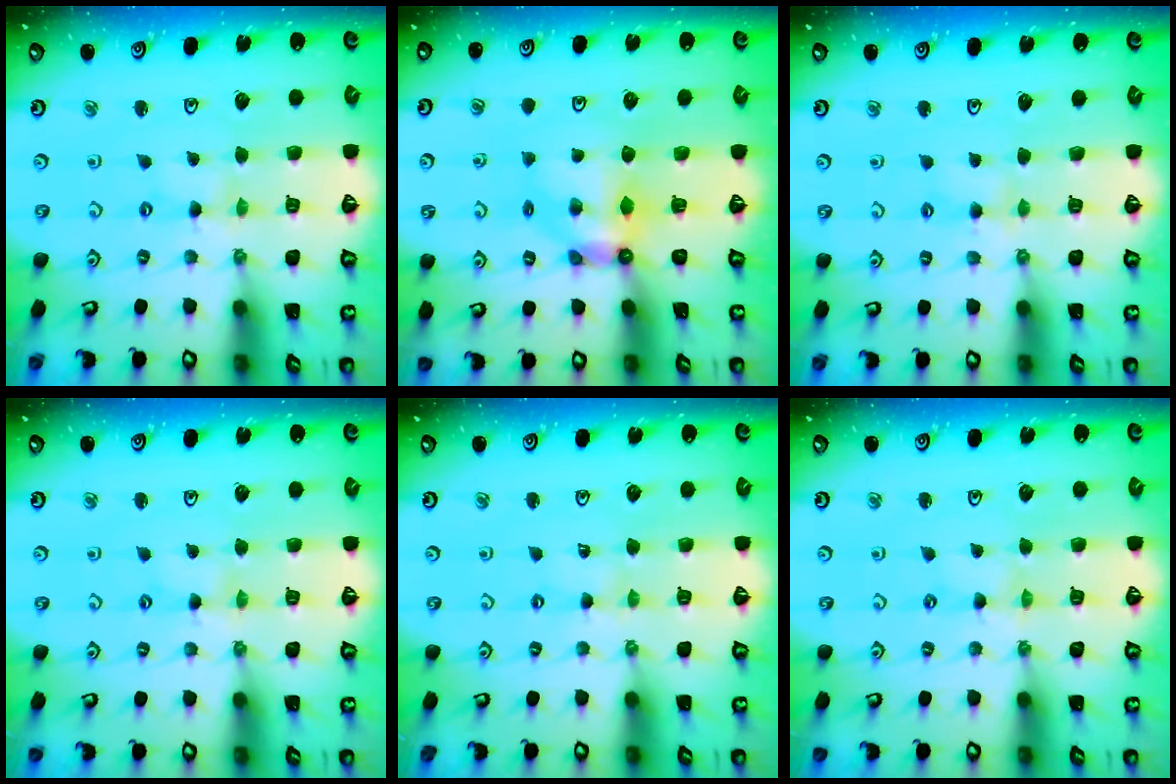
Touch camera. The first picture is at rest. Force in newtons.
{"total": 5.2, "press": 5.1, "slide": 0.2}
{"total": 2.6, "press": 2.6, "slide": 0.5}
{"total": 1.1, "press": 1.1, "slide": 0.2}
{"total": 0.5, "press": 0.5, "slide": 0.1}
{"total": 0.0}